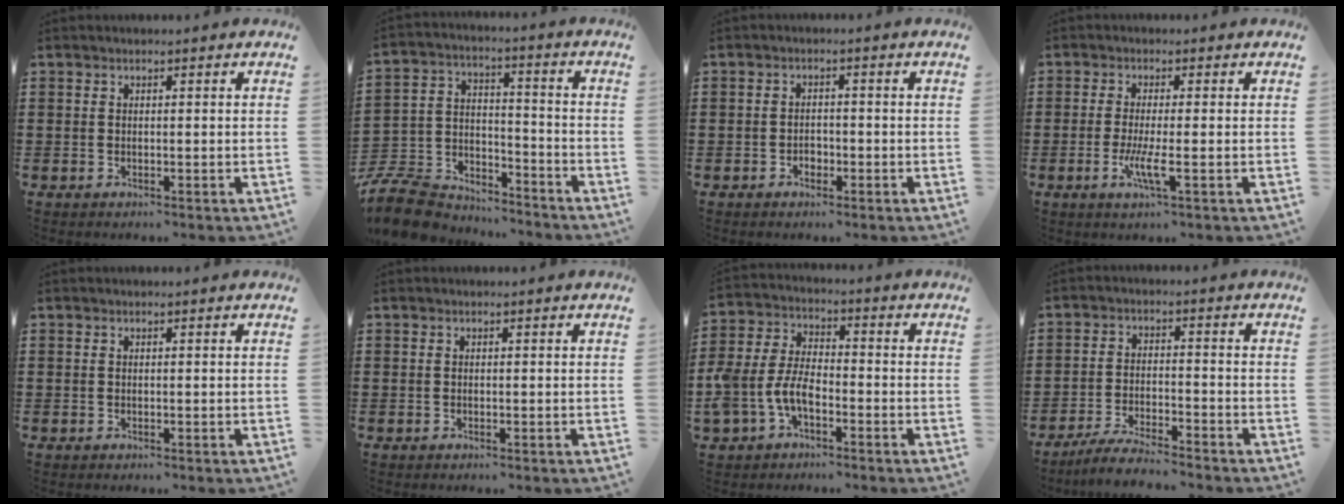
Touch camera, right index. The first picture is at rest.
{"total": 10.4, "force": [-9.6, 3.0, 2.4], "torque": [-0.068, 0.020, -0.192]}
{"total": 1.7, "force": [-0.9, 1.2, 0.8], "torque": [-0.020, 0.000, -0.019]}
{"total": 4.3, "force": [-1.4, 0.1, 4.1], "torque": [-0.082, -0.014, -0.029]}
{"total": 0.0}
{"total": 0.0}
{"total": 6.2, "force": [-2.9, 3.5, 4.1], "torque": [-0.117, -0.001, -0.066]}
{"total": 4.7, "force": [-4.4, -0.1, 1.5], "torque": [-0.039, -0.007, -0.090]}